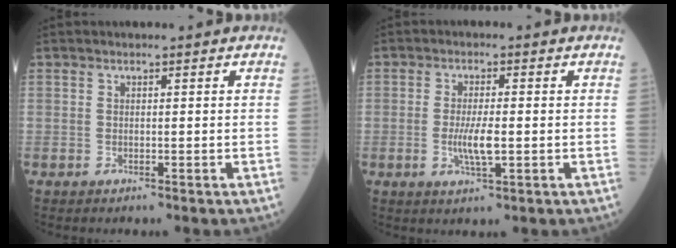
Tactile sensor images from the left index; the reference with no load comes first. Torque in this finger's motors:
{"motor_torque": [0.97, 0.11, 0.29, 0.11]}